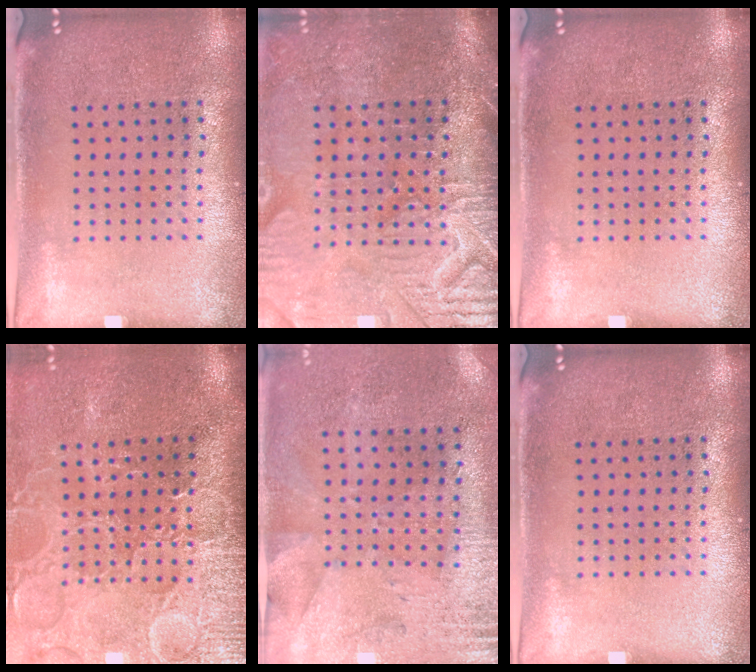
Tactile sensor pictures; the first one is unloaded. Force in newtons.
{"total": 4.4, "press": 4.0, "slide": 2.0}
{"total": 0.0}
{"total": 4.3, "press": 3.8, "slide": 2.0}
{"total": 2.8, "press": 2.2, "slide": 1.6}
{"total": 0.0}